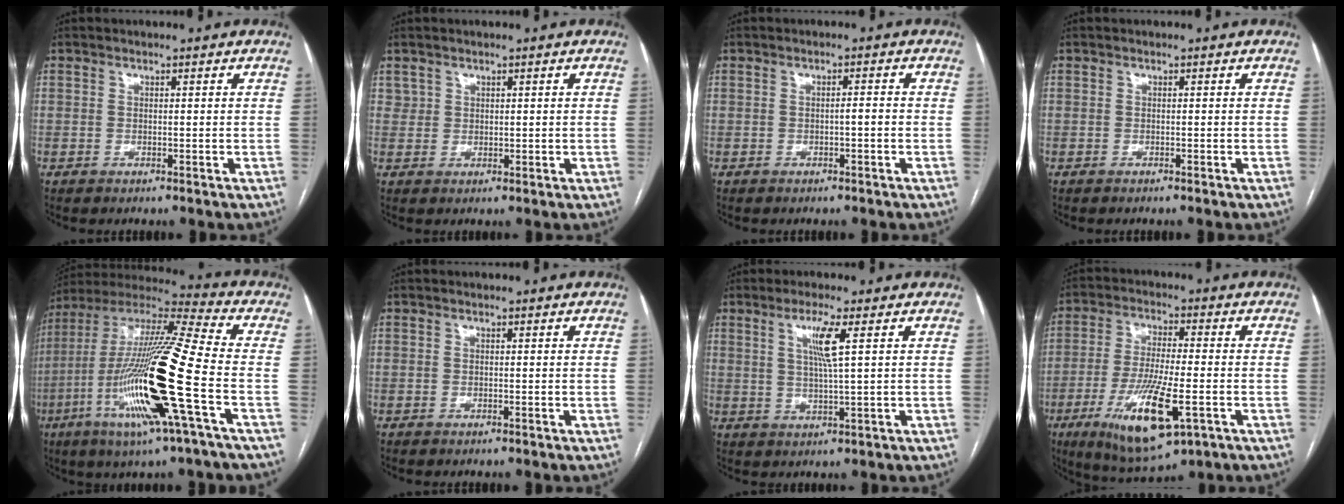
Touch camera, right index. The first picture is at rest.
{"total": 1.7, "force": [1.0, 1.4, 0.1], "torque": [0.009, 0.001, 0.016]}
{"total": 1.2, "force": [-0.4, 0.1, 1.1], "torque": [-0.016, 0.003, -0.005]}
{"total": 0.0}
{"total": 22.9, "force": [-6.6, 0.4, 22.0], "torque": [-0.446, -0.027, -0.130]}
{"total": 0.0}
{"total": 4.9, "force": [1.7, -0.6, 4.5], "torque": [-0.088, -0.002, 0.034]}
{"total": 14.1, "force": [-5.4, 2.8, 12.7], "torque": [-0.244, -0.028, -0.083]}